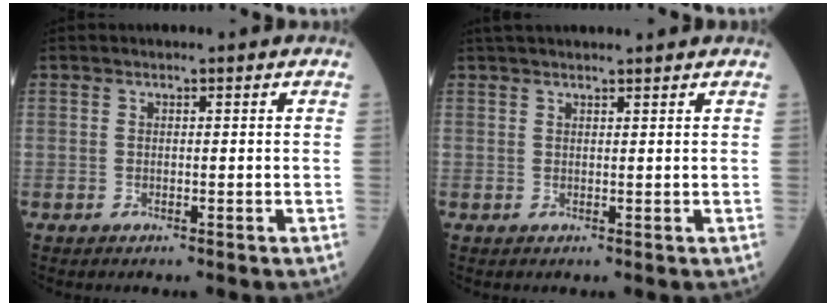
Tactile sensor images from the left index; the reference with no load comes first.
{"total": 7.5, "force": [6.7, 0.6, 3.3], "torque": [-0.047, 0.038, 0.096]}